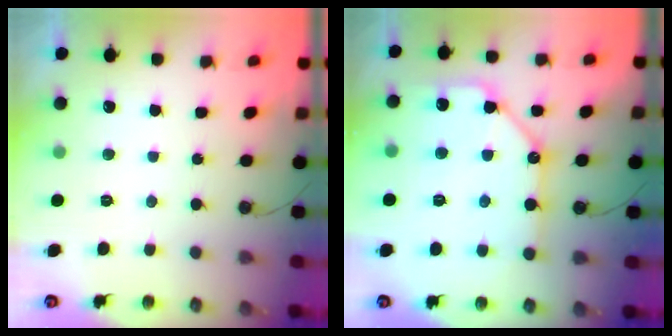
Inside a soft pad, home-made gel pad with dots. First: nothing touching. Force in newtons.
{"total": 14.0, "press": 13.9, "slide": 1.6}